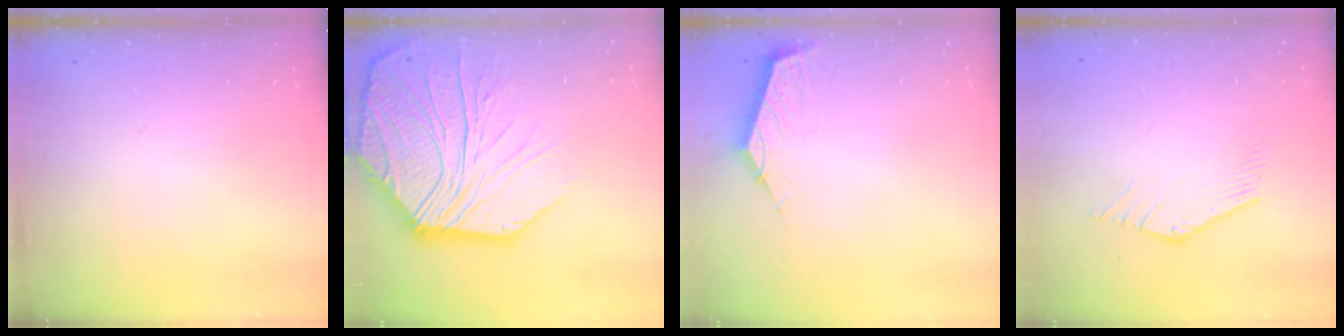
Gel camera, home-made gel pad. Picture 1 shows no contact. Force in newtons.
{"total": 21.6, "press": 21.4, "slide": 3.0}
{"total": 2.3, "press": 2.2, "slide": 0.4}
{"total": 0.0}